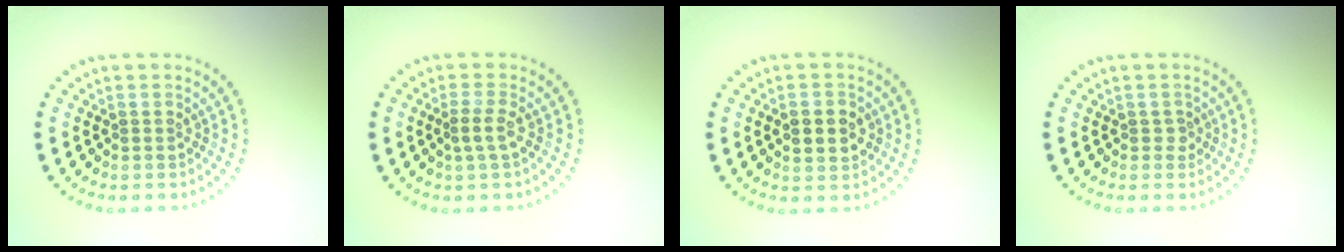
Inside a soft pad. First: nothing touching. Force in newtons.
{"total": 1.9, "press": 1.5, "slide": 1.2}
{"total": 3.0, "press": 3.0, "slide": 0.1}
{"total": 0.8, "press": 0.6, "slide": 0.5}